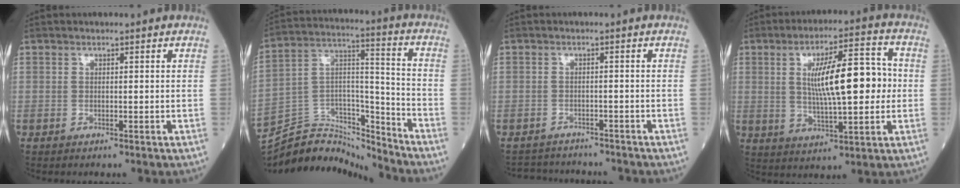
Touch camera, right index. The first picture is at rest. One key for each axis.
{"total": 15.4, "fx": -15.0, "fy": 2.8, "fz": 1.6, "tx": -0.026, "ty": 0.054, "tz": -0.263}
{"total": 6.4, "fx": -6.2, "fy": 1.6, "fz": 0.4, "tx": -0.003, "ty": 0.008, "tz": -0.083}
{"total": 13.1, "fx": 1.2, "fy": 2.9, "fz": 12.7, "tx": -0.212, "ty": 0.019, "tz": 0.021}